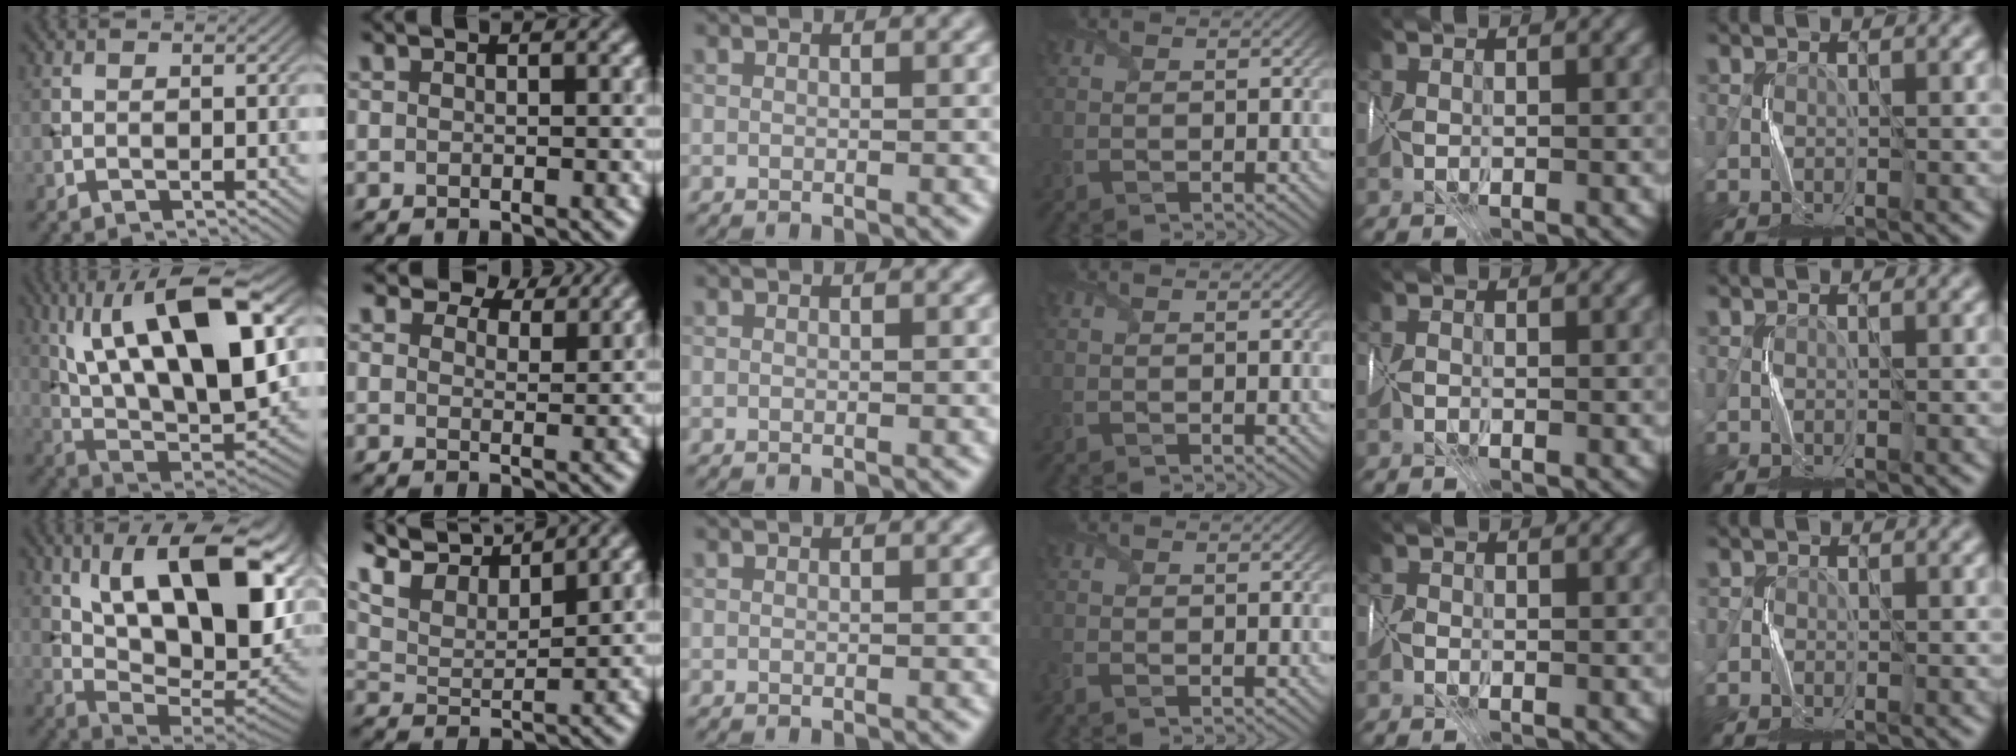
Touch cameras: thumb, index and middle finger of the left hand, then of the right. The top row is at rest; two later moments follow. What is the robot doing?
{"motion": "fold", "object": "map"}